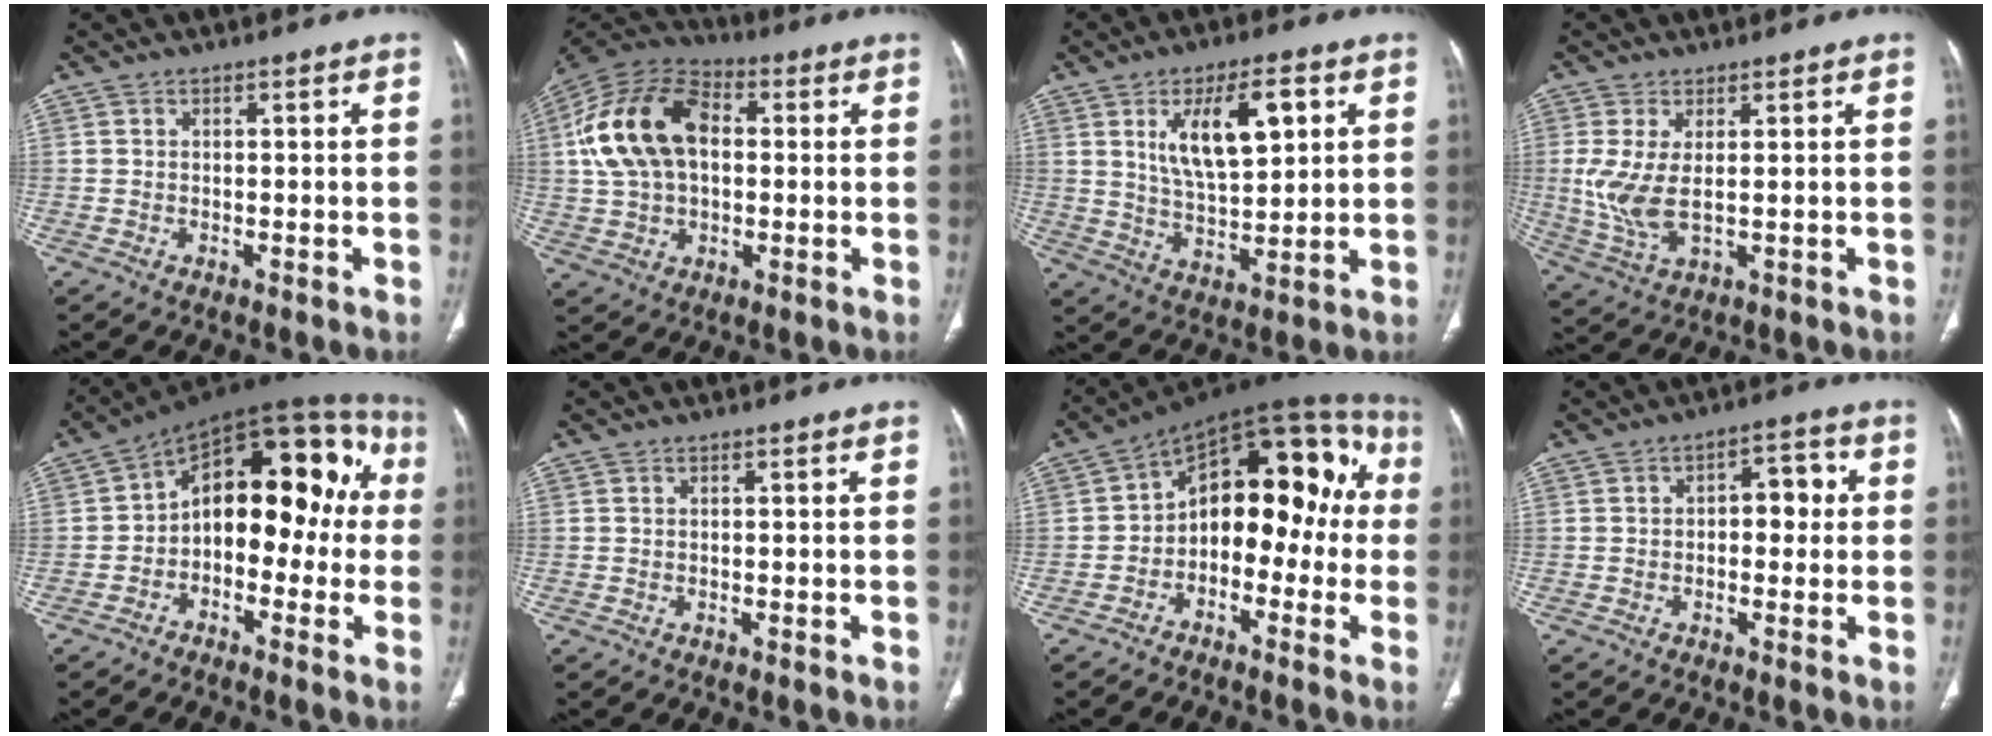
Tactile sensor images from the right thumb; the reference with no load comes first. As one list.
[{"total": 18.3, "force": [2.6, 11.9, 13.7], "torque": [-0.251, 0.026, 0.040]}, {"total": 12.9, "force": [4.5, 5.5, 10.8], "torque": [-0.167, -0.013, 0.086]}, {"total": 7.6, "force": [0.5, 3.3, 6.8], "torque": [-0.161, -0.013, 0.022]}, {"total": 19.5, "force": [-0.1, 11.4, 15.8], "torque": [-0.173, 0.058, -0.018]}, {"total": 0.0}, {"total": 18.7, "force": [-0.9, 11.3, 14.9], "torque": [-0.156, 0.060, -0.030]}, {"total": 6.2, "force": [0.5, 3.8, 4.9], "torque": [-0.038, 0.021, -0.001]}]